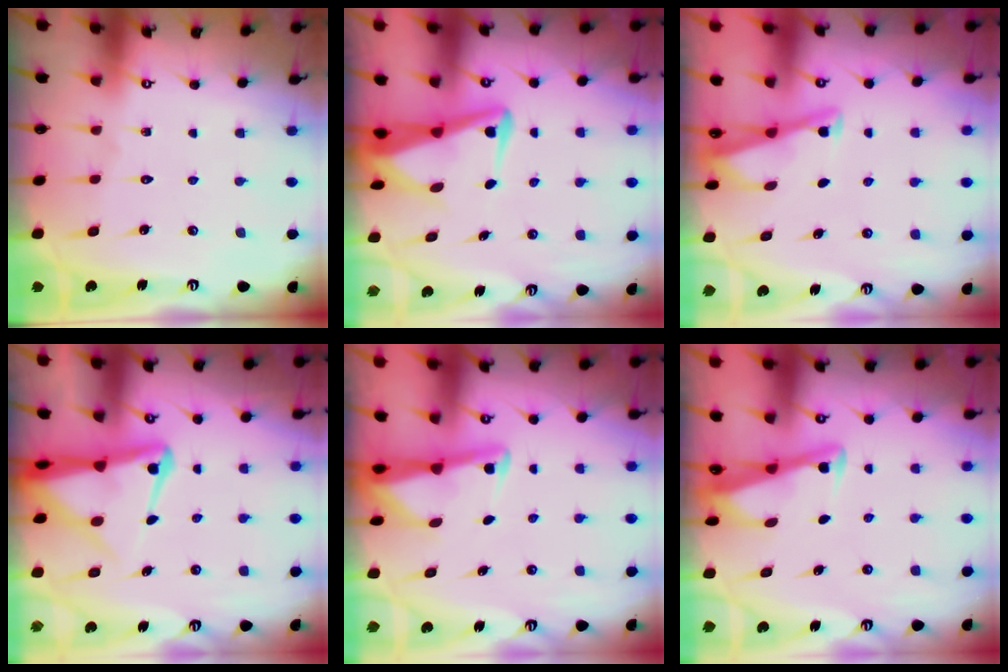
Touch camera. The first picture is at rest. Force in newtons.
{"total": 5.0, "press": 4.8, "slide": 1.5}
{"total": 2.9, "press": 2.9, "slide": 0.3}
{"total": 7.0, "press": 7.0, "slide": 0.8}
{"total": 3.0, "press": 3.0, "slide": 0.4}
{"total": 3.5, "press": 3.4, "slide": 0.3}